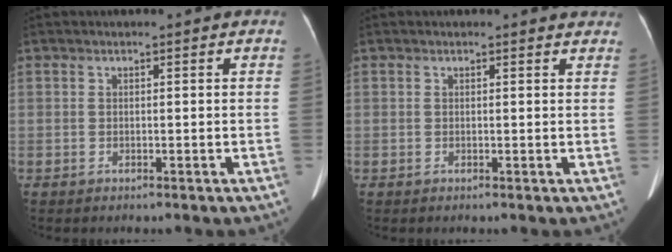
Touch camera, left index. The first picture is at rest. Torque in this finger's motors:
{"motor_torque": [-0.05, -0.76, 0.01, 0.01]}